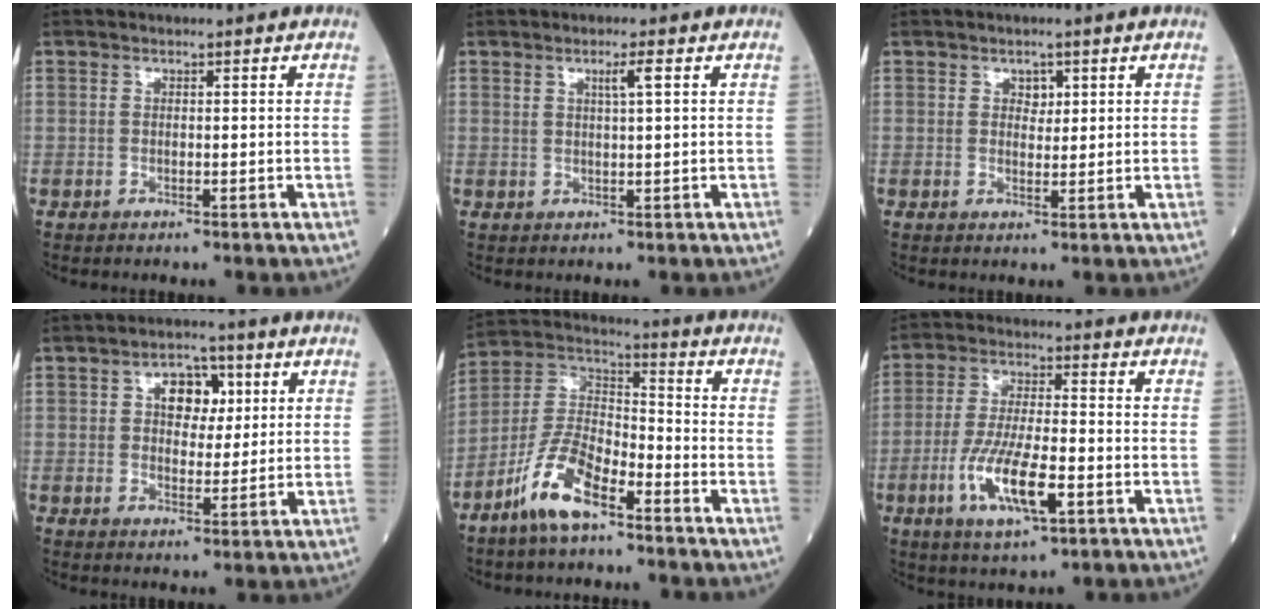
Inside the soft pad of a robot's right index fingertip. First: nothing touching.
{"total": 2.3, "force": [1.0, -0.1, 2.1], "torque": [-0.038, 0.000, 0.019]}
{"total": 1.8, "force": [0.9, 1.2, 1.0], "torque": [-0.011, -0.003, 0.013]}
{"total": 5.9, "force": [1.9, 3.7, 4.2], "torque": [-0.063, 0.016, 0.031]}
{"total": 10.5, "force": [-6.7, 3.3, 7.5], "torque": [-0.160, 0.000, -0.134]}
{"total": 10.9, "force": [-4.0, 2.4, 9.9], "torque": [-0.199, -0.010, -0.072]}